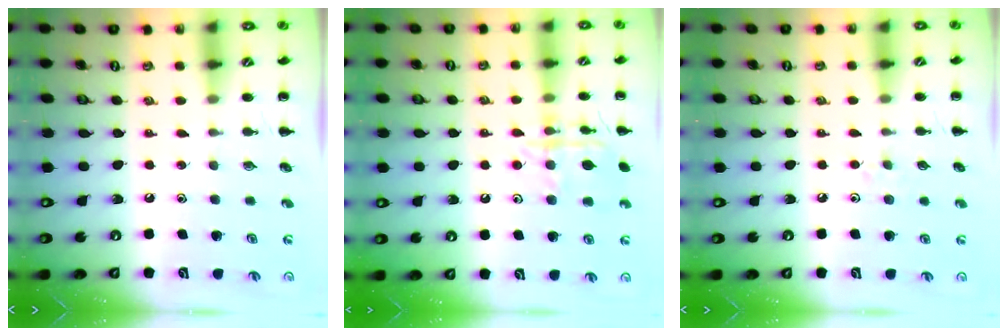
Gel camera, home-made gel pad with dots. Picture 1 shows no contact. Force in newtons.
{"total": 12.9, "press": 12.9, "slide": 0.8}
{"total": 4.2, "press": 3.9, "slide": 1.5}